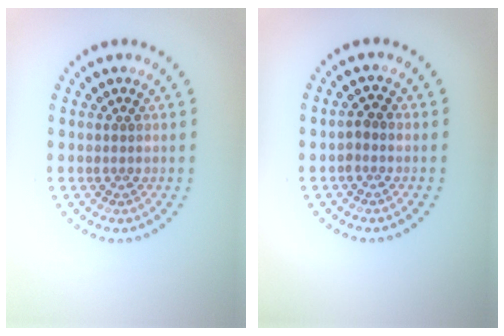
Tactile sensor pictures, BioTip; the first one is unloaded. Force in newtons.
{"total": 1.0, "press": 1.0, "slide": 0.4}